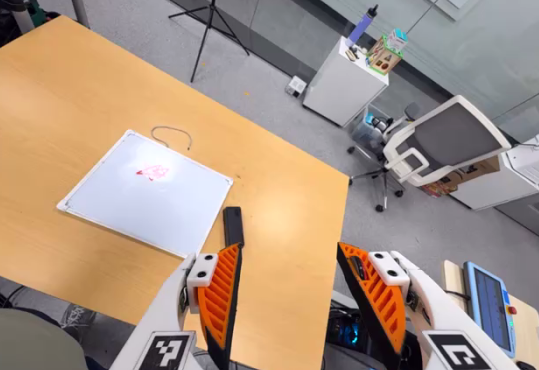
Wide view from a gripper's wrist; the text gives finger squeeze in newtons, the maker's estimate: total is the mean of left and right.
{"total": 0.0}